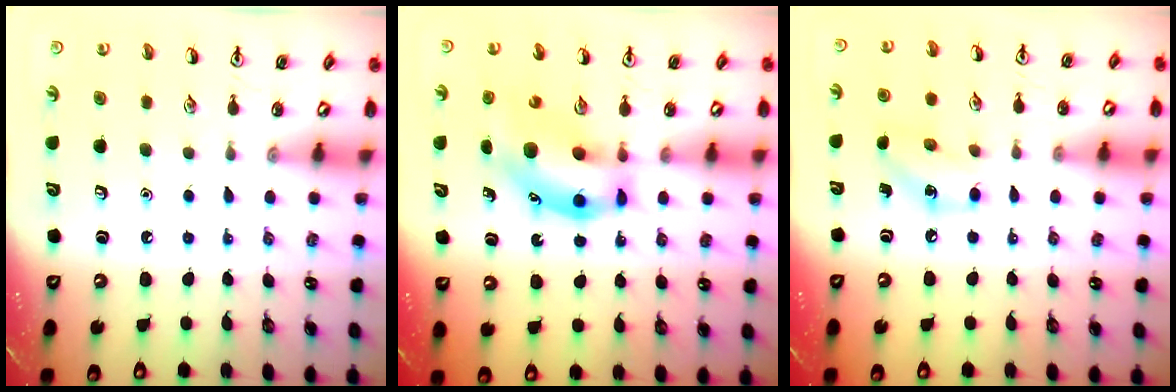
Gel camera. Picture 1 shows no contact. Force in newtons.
{"total": 11.3, "press": 10.9, "slide": 3.1}
{"total": 6.8, "press": 6.7, "slide": 0.9}